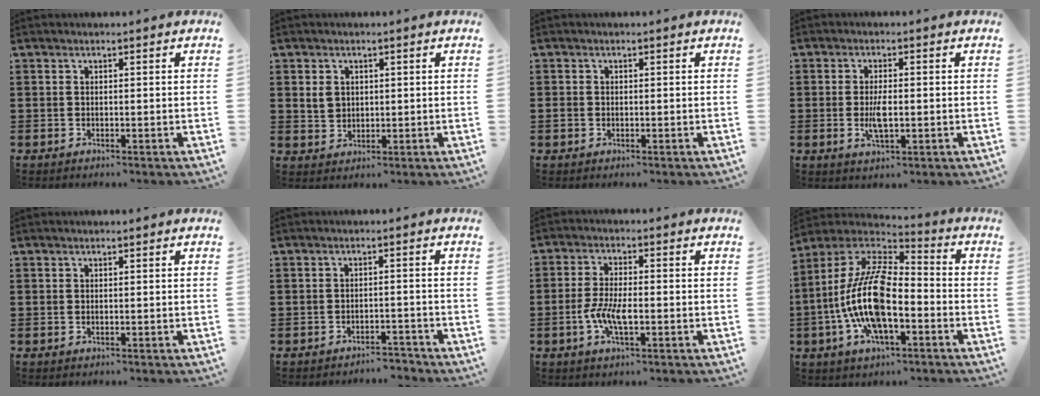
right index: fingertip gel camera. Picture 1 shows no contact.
{"total": 2.6, "force": [0.7, 2.2, 1.2], "torque": [-0.031, 0.008, 0.014]}
{"total": 1.1, "force": [-0.3, 0.9, 0.5], "torque": [-0.012, 0.003, -0.008]}
{"total": 4.1, "force": [-0.6, 1.4, 3.8], "torque": [-0.075, -0.001, -0.013]}
{"total": 0.0}
{"total": 2.5, "force": [-2.4, 0.3, 0.2], "torque": [-0.010, 0.003, -0.052]}
{"total": 5.5, "force": [-1.6, 1.8, 5.0], "torque": [-0.119, -0.005, -0.037]}
{"total": 14.9, "force": [-3.3, 6.7, 12.9], "torque": [-0.302, -0.008, -0.076]}